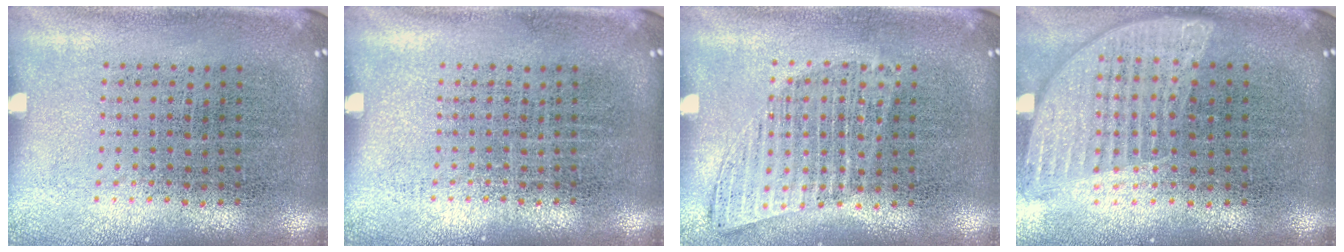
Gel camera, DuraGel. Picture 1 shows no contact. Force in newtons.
{"total": 0.0}
{"total": 0.9, "press": 0.9, "slide": 0.3}
{"total": 1.0, "press": 1.0, "slide": 0.1}